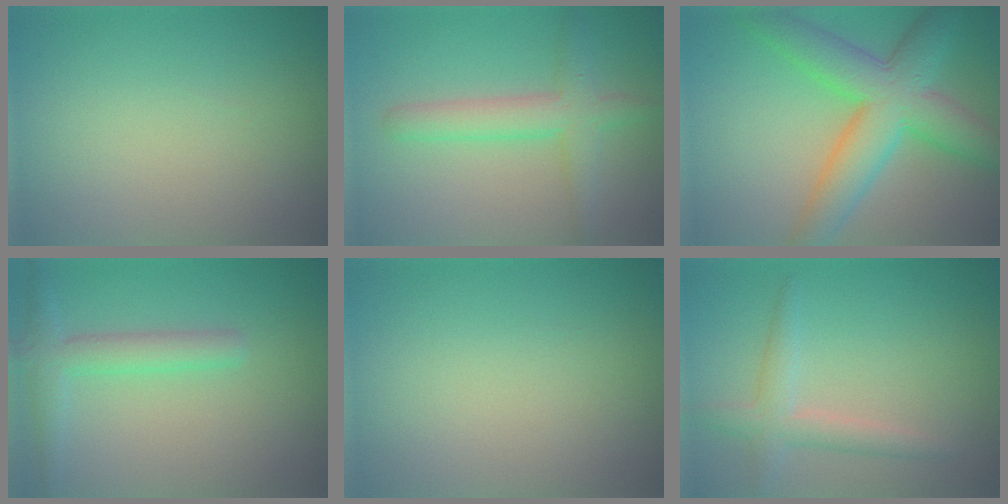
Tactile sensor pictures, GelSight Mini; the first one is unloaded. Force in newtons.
{"total": 3.7, "press": 3.7, "slide": 0.1}
{"total": 8.4, "press": 8.4, "slide": 0.3}
{"total": 3.0, "press": 3.0, "slide": 0.1}
{"total": 0.0}
{"total": 2.7, "press": 2.7, "slide": 0.1}